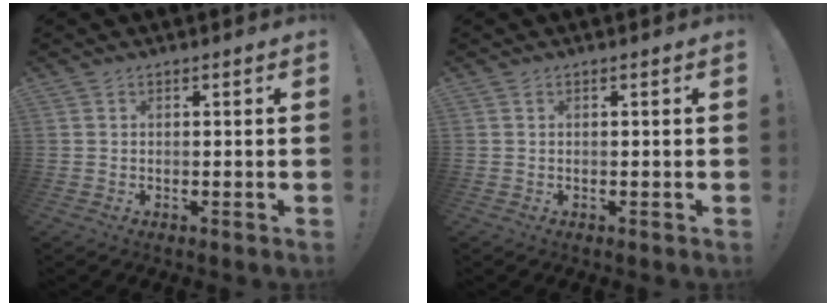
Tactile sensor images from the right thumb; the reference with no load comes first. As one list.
[{"total": 0.0}]